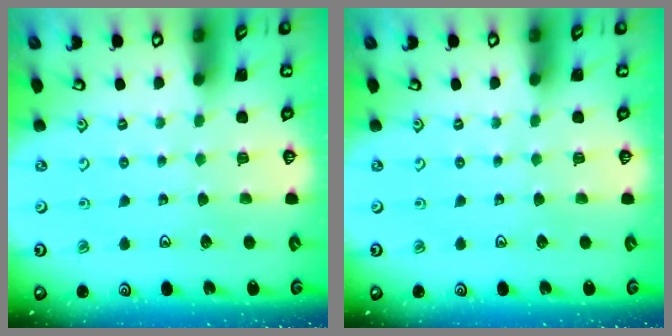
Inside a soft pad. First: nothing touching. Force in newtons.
{"total": 0.0}